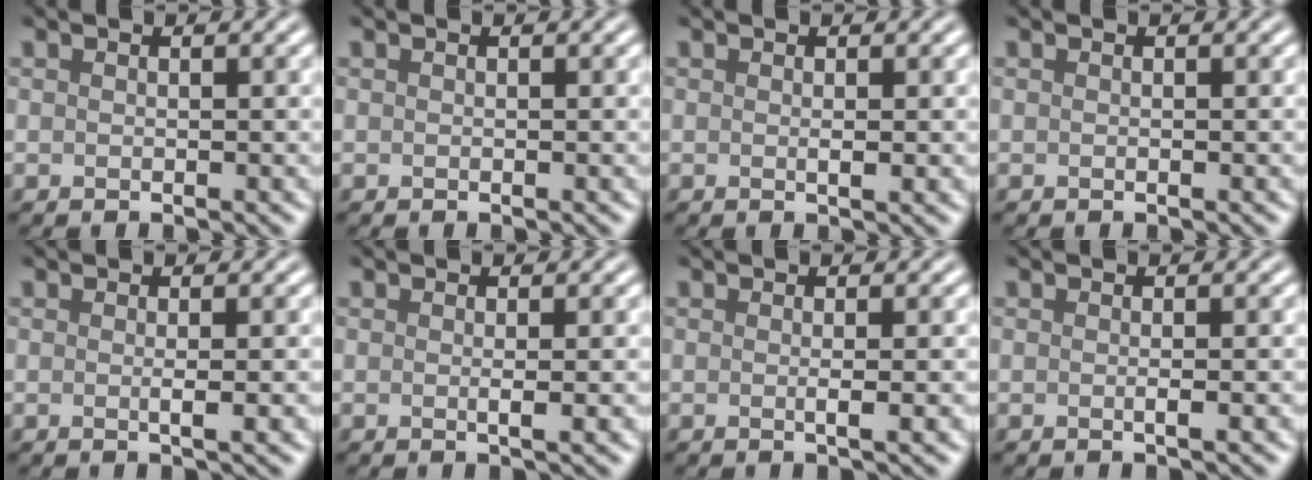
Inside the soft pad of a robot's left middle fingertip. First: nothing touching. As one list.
[{"total": 0.0}, {"total": 0.7, "force": [-0.1, 0.0, 0.7], "torque": [-0.010, 0.003, 0.003]}, {"total": 0.0}, {"total": 1.9, "force": [-0.3, 0.5, 1.8], "torque": [-0.020, 0.000, -0.004]}, {"total": 1.6, "force": [-0.2, 0.3, 1.5], "torque": [-0.018, 0.001, -0.003]}, {"total": 1.9, "force": [-0.3, 0.5, 1.8], "torque": [-0.019, -0.001, -0.005]}, {"total": 1.2, "force": [-0.3, 0.3, 1.2], "torque": [-0.011, -0.002, -0.006]}]